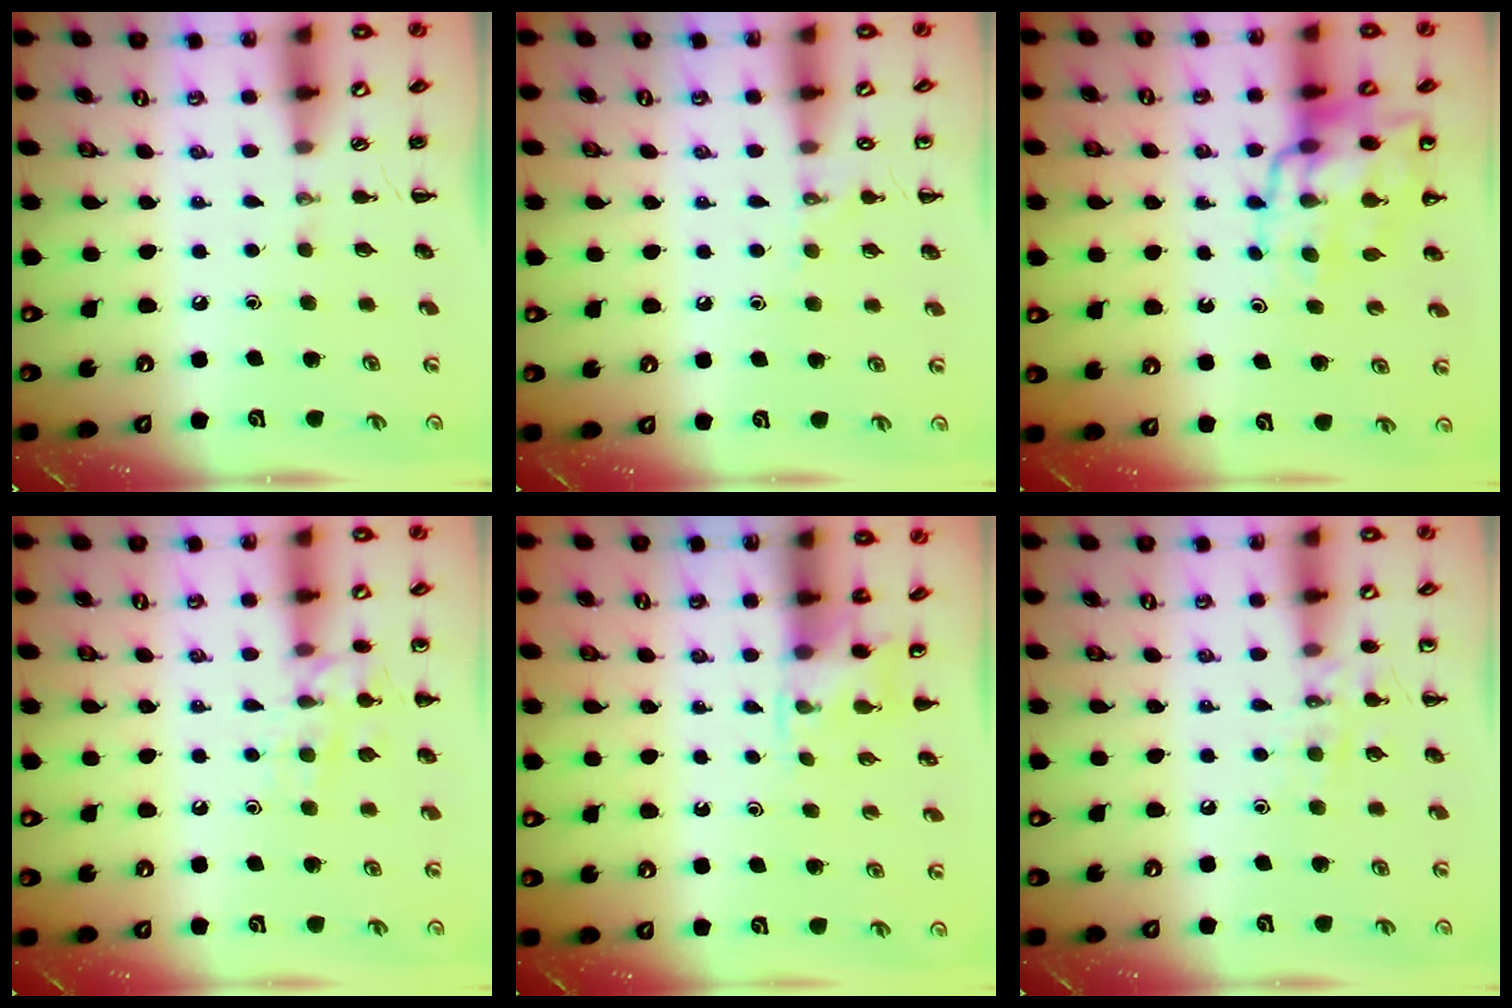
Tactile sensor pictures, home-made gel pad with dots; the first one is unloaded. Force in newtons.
{"total": 6.5, "press": 6.2, "slide": 1.9}
{"total": 14.0, "press": 13.5, "slide": 3.7}
{"total": 10.7, "press": 10.6, "slide": 0.9}
{"total": 4.8, "press": 4.6, "slide": 1.4}
{"total": 8.2, "press": 8.1, "slide": 1.4}